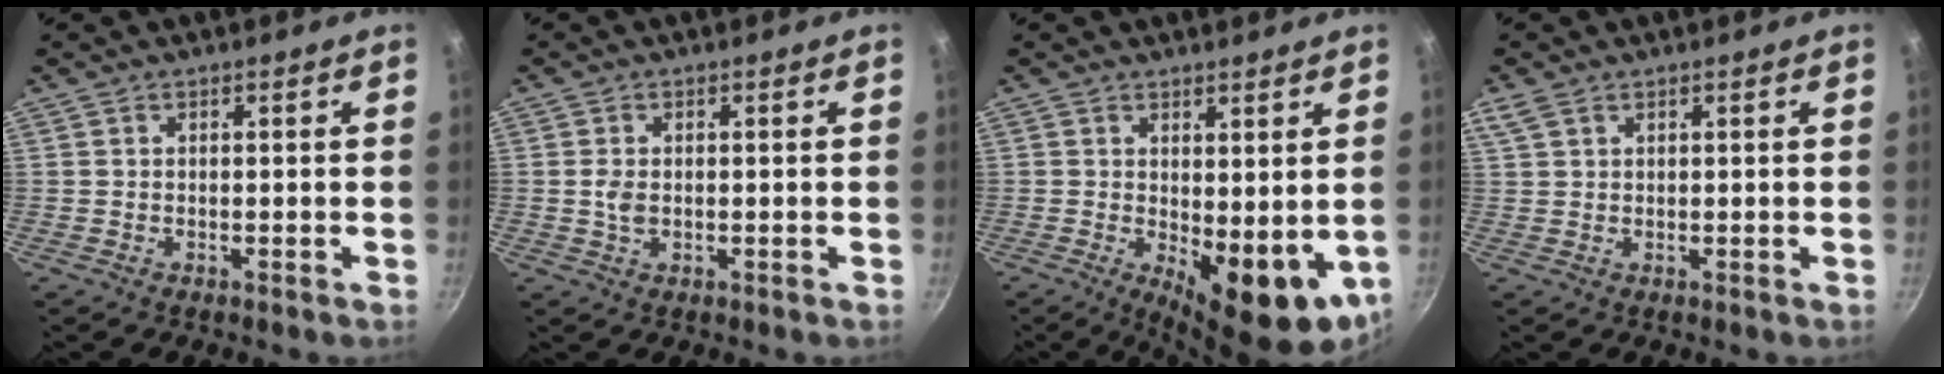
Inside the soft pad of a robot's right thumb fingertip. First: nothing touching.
{"total": 2.5, "force": [0.0, 1.6, 1.8], "torque": [-0.036, -0.001, -0.001]}
{"total": 11.4, "force": [-0.3, 5.0, 10.2], "torque": [-0.112, -0.015, 0.010]}
{"total": 2.5, "force": [1.5, 1.3, 1.5], "torque": [-0.031, 0.004, 0.036]}